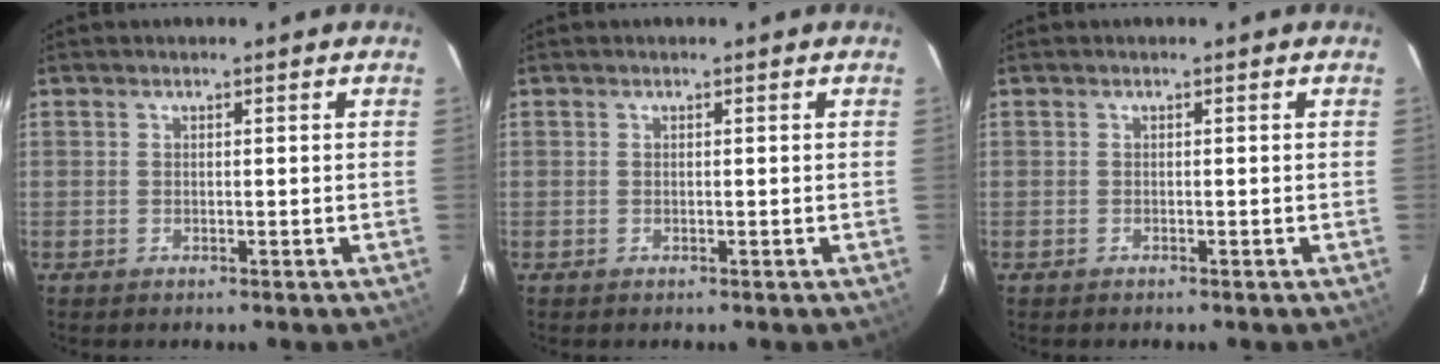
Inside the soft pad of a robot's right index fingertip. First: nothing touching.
{"total": 0.0}
{"total": 0.0}